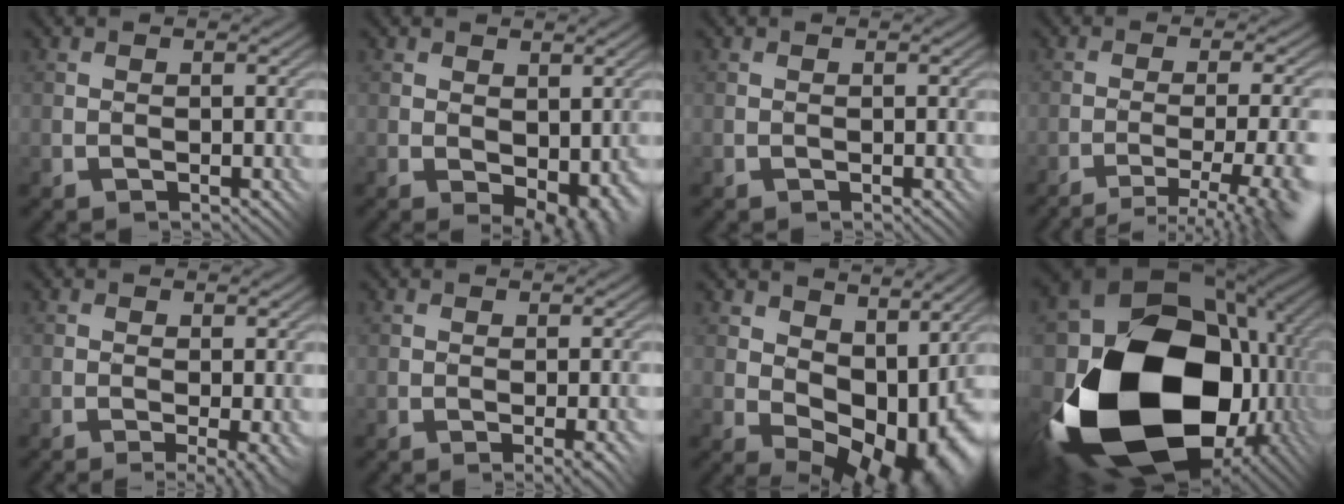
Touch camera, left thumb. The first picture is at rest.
{"total": 4.2, "force": [0.0, 2.7, 3.2], "torque": [-0.056, -0.017, 0.010]}
{"total": 0.0}
{"total": 9.9, "force": [-7.2, 1.2, 6.7], "torque": [-0.088, 0.010, -0.083]}
{"total": 4.1, "force": [-2.5, 1.4, 2.9], "torque": [-0.034, 0.001, -0.025]}
{"total": 1.9, "force": [-0.9, 0.7, 1.5], "torque": [-0.020, -0.001, -0.007]}
{"total": 11.1, "force": [2.8, 6.7, 8.4], "torque": [-0.115, -0.017, 0.066]}
{"total": 21.0, "force": [-4.3, 15.1, 14.0], "torque": [-0.321, -0.065, -0.035]}